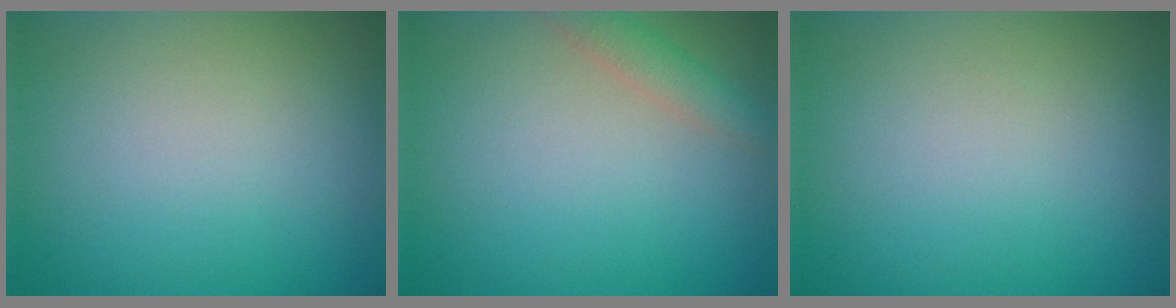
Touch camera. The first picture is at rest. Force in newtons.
{"total": 1.9, "press": 1.9, "slide": 0.1}
{"total": 0.0}